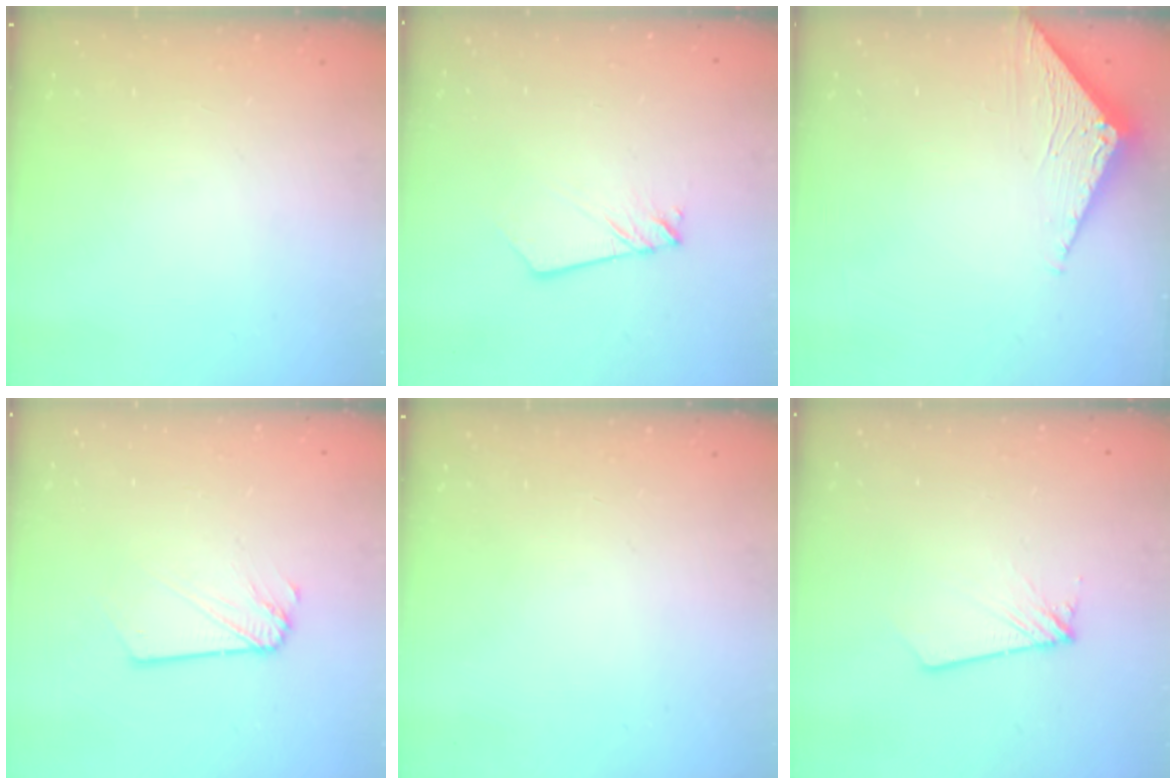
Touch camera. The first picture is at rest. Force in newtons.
{"total": 2.7, "press": 2.6, "slide": 0.3}
{"total": 3.1, "press": 3.1, "slide": 0.2}
{"total": 2.1, "press": 2.1, "slide": 0.3}
{"total": 0.0}
{"total": 1.8, "press": 1.8, "slide": 0.1}